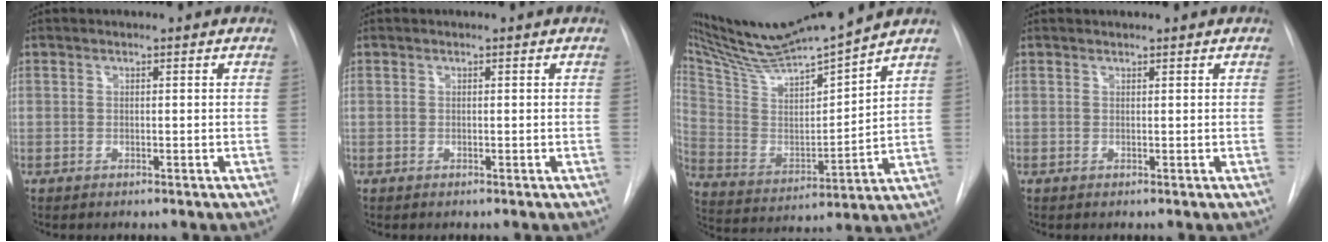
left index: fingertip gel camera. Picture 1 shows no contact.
{"total": 0.0}
{"total": 17.8, "force": [16.2, -0.6, 7.2], "torque": [-0.140, -0.014, 0.291]}
{"total": 1.2, "force": [1.1, 0.1, 0.3], "torque": [-0.005, 0.017, 0.018]}